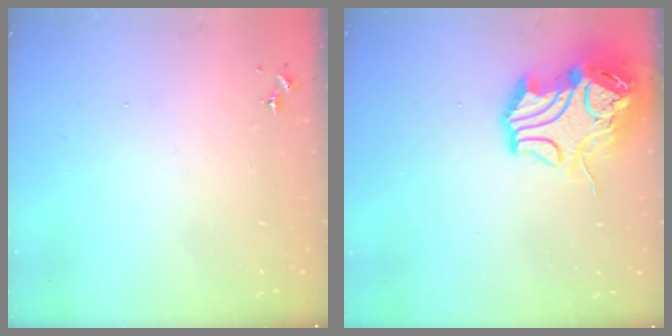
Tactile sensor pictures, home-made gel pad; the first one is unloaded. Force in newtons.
{"total": 17.6, "press": 17.4, "slide": 2.5}